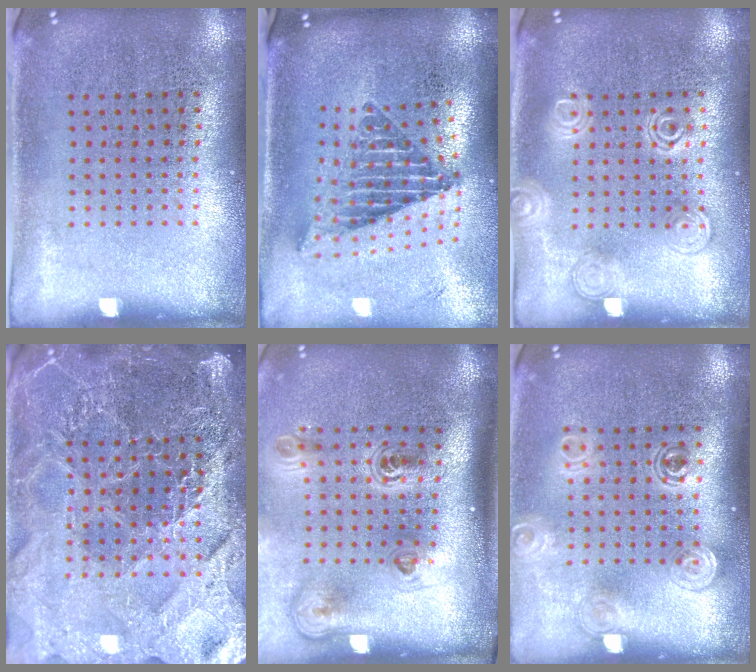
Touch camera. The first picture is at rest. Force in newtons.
{"total": 2.3, "press": 1.5, "slide": 1.7}
{"total": 2.3, "press": 2.2, "slide": 0.3}
{"total": 5.4, "press": 4.9, "slide": 2.4}
{"total": 2.3, "press": 1.5, "slide": 1.8}
{"total": 1.6, "press": 1.3, "slide": 0.9}